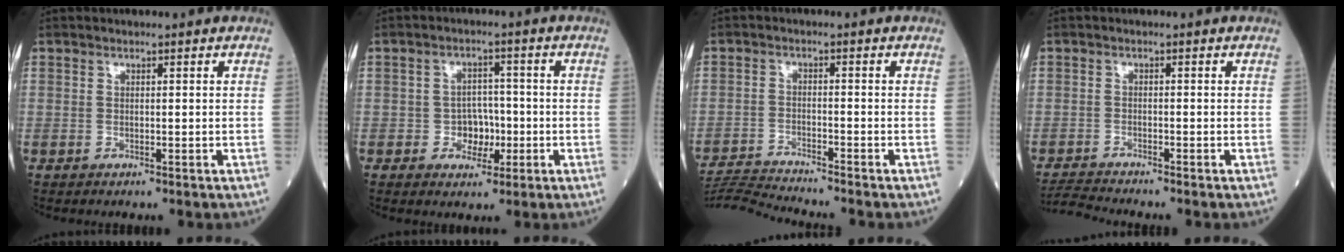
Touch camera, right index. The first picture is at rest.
{"total": 4.3, "force": [-1.2, 3.4, 2.3], "torque": [-0.028, 0.012, -0.017]}
{"total": 7.4, "force": [-7.0, -2.4, 0.8], "torque": [-0.016, -0.011, -0.127]}
{"total": 3.4, "force": [-3.1, -1.5, 0.0], "torque": [-0.011, -0.022, -0.060]}